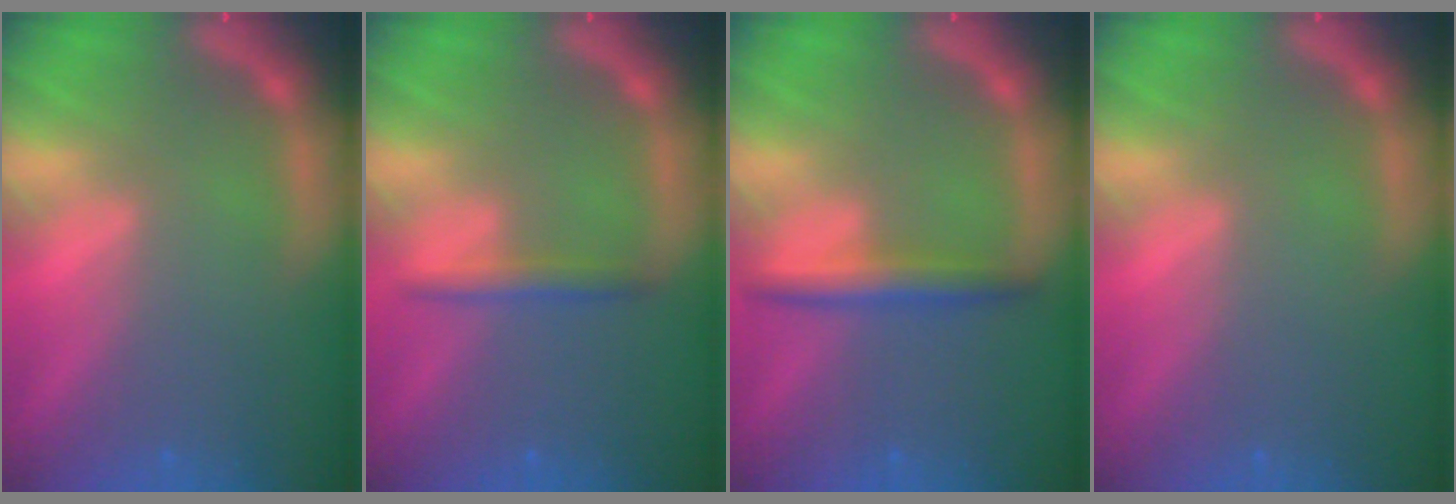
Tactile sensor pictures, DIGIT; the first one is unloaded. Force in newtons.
{"total": 1.9}
{"total": 3.0}
{"total": 0.0}